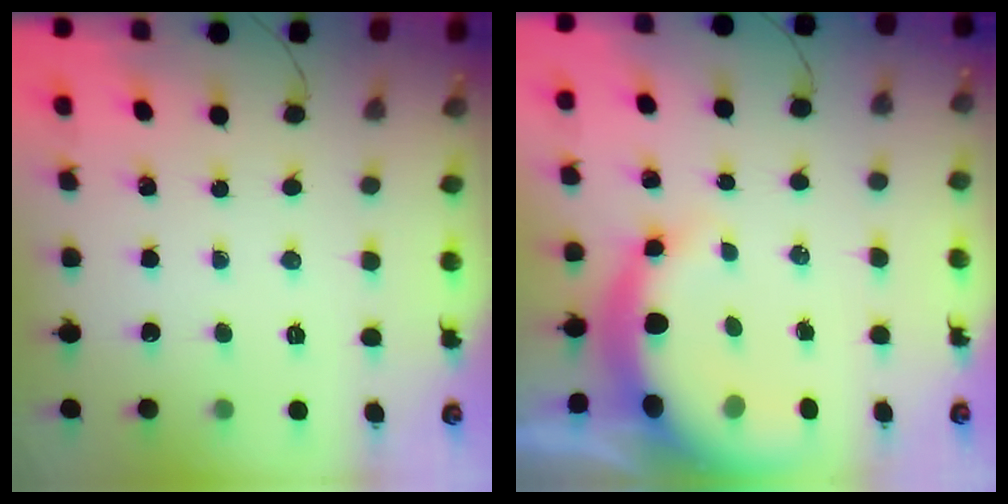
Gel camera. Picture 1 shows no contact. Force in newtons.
{"total": 9.9, "press": 9.7, "slide": 1.9}